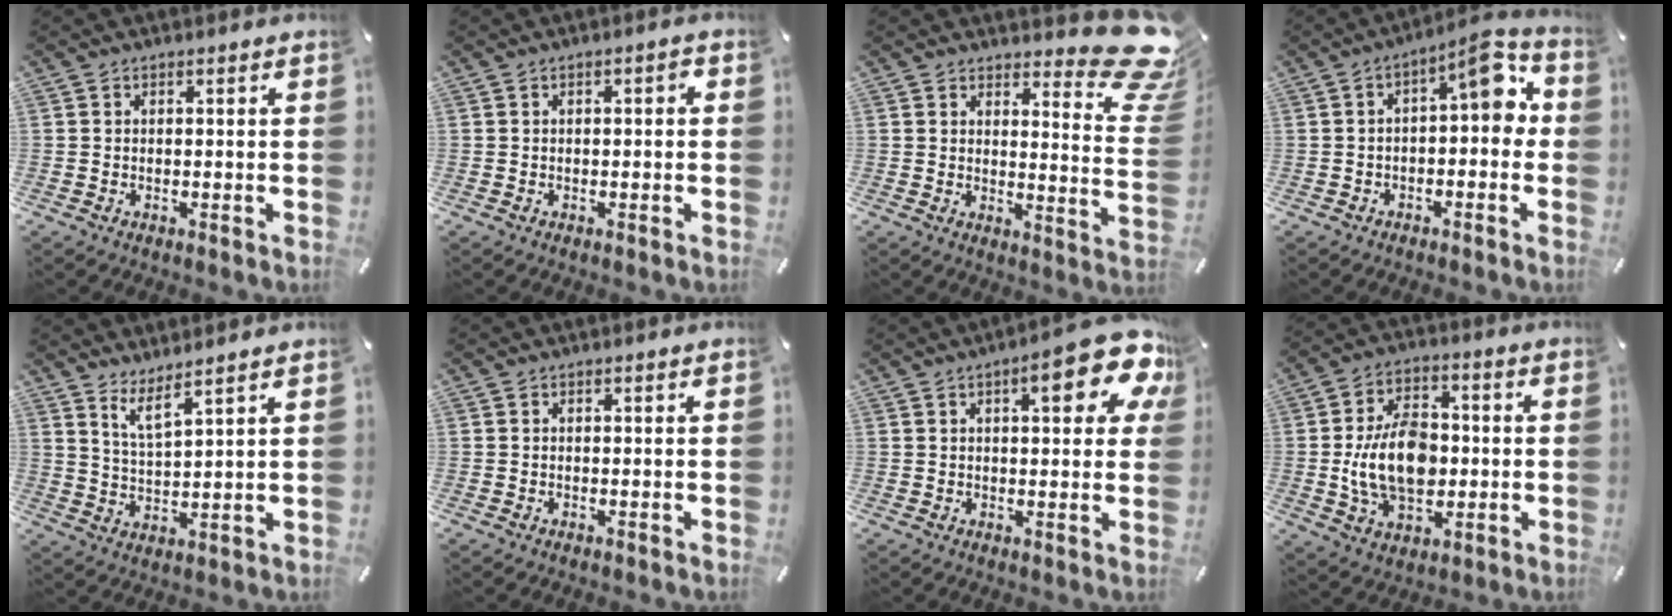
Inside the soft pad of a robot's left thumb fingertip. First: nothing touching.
{"total": 1.6, "force": [-0.2, 0.7, 1.5], "torque": [-0.028, 0.007, -0.005]}
{"total": 12.6, "force": [9.5, 5.0, 6.6], "torque": [-0.062, -0.087, 0.162]}
{"total": 8.2, "force": [1.9, 3.3, 7.3], "torque": [-0.099, -0.018, 0.024]}
{"total": 5.5, "force": [4.6, 0.6, 2.9], "torque": [-0.070, -0.023, 0.083]}
{"total": 0.0}
{"total": 14.4, "force": [6.9, 4.6, 11.7], "torque": [-0.155, -0.030, 0.108]}
{"total": 15.4, "force": [-0.9, 10.8, 11.0], "torque": [-0.203, 0.010, -0.013]}